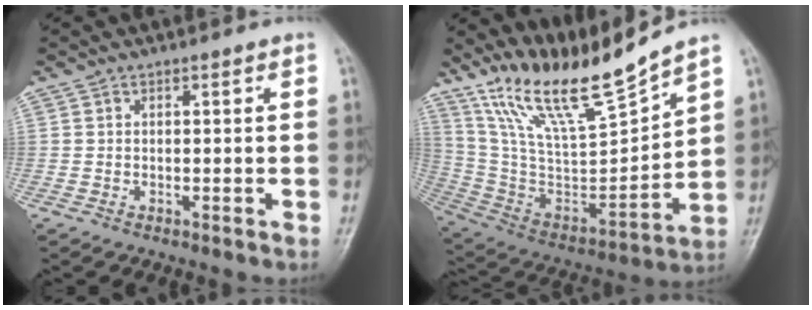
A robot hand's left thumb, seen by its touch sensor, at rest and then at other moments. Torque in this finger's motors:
{"motor_torque": [0.21, -0.08, 1.38, -1.39, 0.36]}